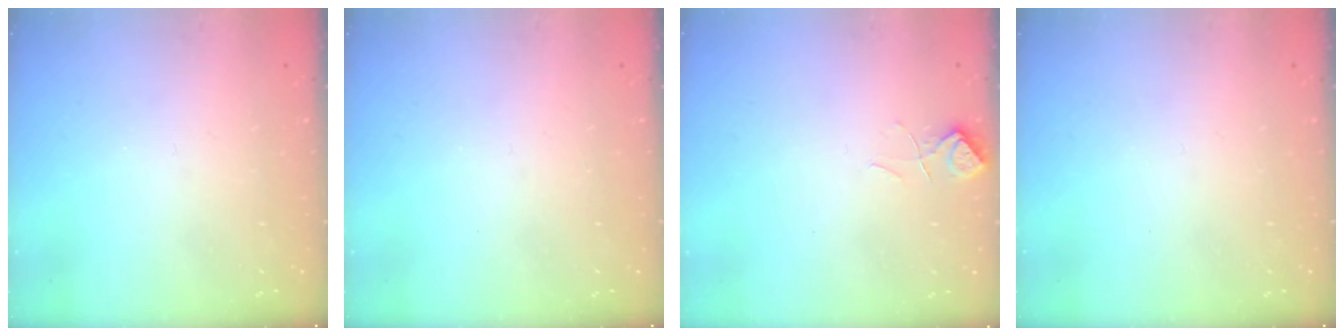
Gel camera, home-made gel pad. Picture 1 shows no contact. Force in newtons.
{"total": 0.0}
{"total": 1.2, "press": 1.0, "slide": 0.6}
{"total": 0.0}